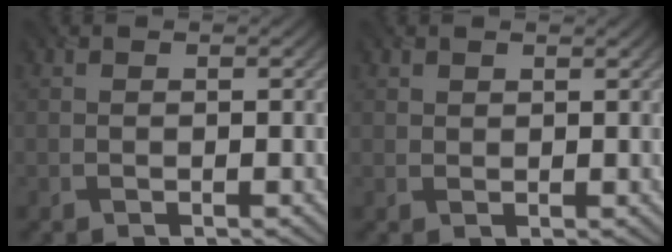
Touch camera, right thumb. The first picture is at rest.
{"total": 1.1, "force": [0.9, 0.6, 0.2], "torque": [-0.006, -0.001, 0.020]}